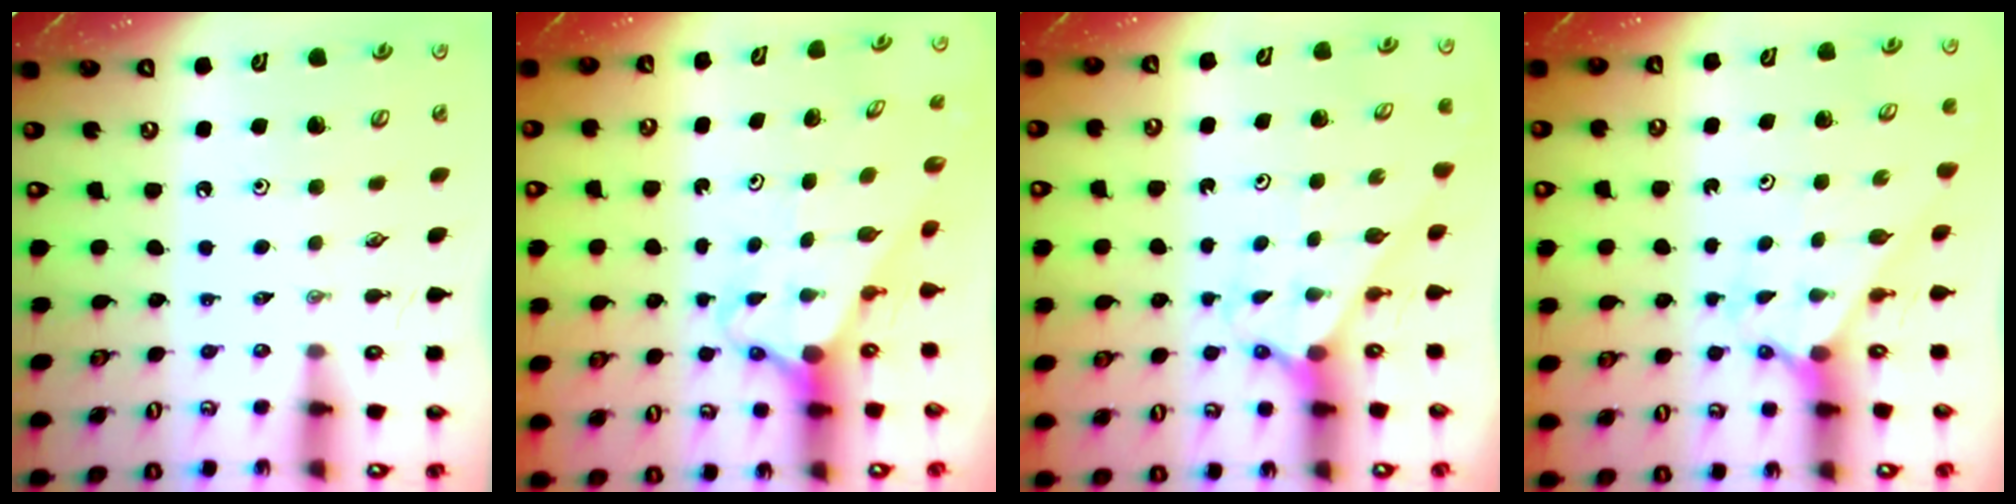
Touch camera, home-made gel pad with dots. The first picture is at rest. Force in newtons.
{"total": 3.0, "press": 3.0, "slide": 0.2}
{"total": 2.0, "press": 2.0, "slide": 0.1}
{"total": 1.9, "press": 1.9, "slide": 0.1}